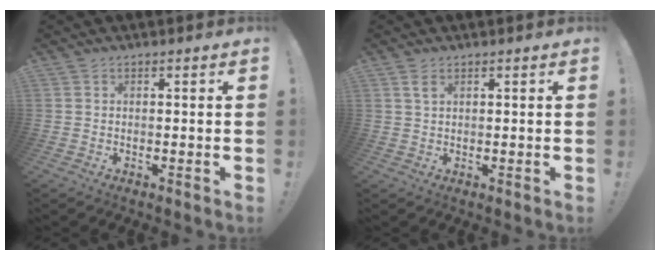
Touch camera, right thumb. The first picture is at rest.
{"total": 2.2, "force": [1.1, 0.9, 1.6], "torque": [-0.029, -0.001, 0.019]}